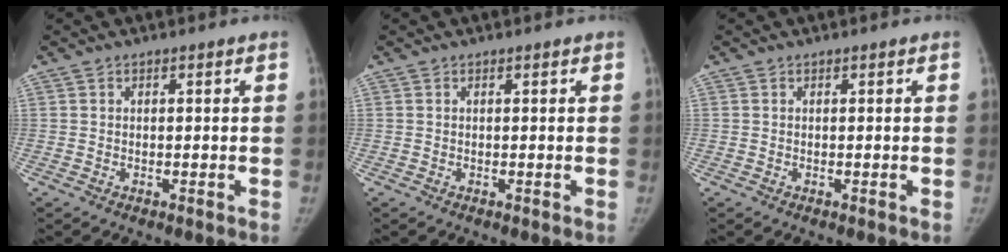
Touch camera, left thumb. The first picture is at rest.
{"total": 0.0}
{"total": 0.0}